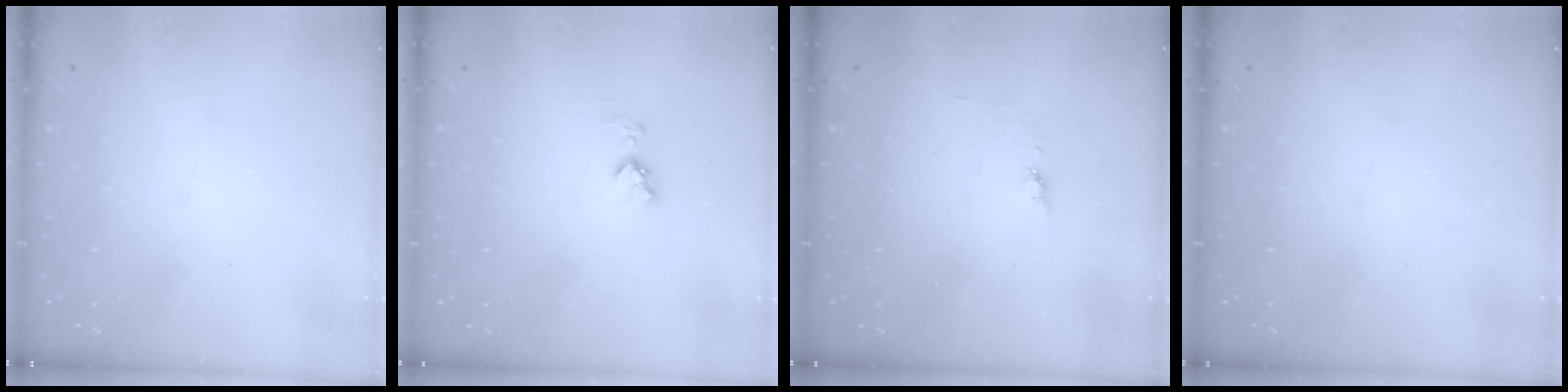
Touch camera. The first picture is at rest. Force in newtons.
{"total": 3.7, "press": 3.7, "slide": 0.6}
{"total": 4.8, "press": 4.7, "slide": 0.6}
{"total": 0.0}